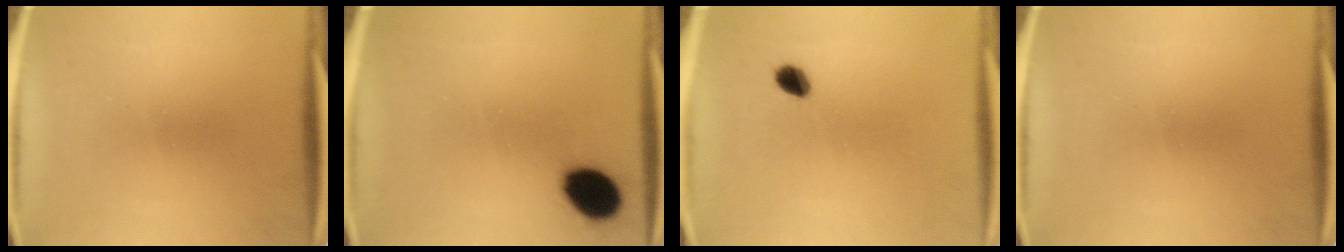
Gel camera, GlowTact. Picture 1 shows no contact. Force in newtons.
{"total": 9.4}
{"total": 2.9}
{"total": 0.0}